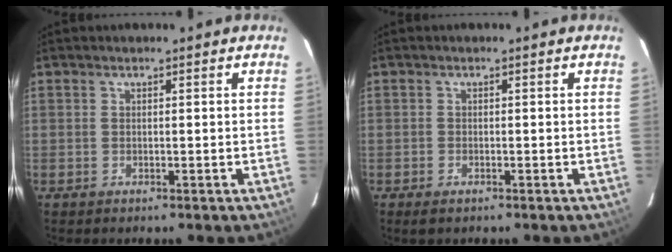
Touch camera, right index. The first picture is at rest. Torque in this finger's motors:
{"motor_torque": [0.19, -0.09, -0.02, 0.00]}